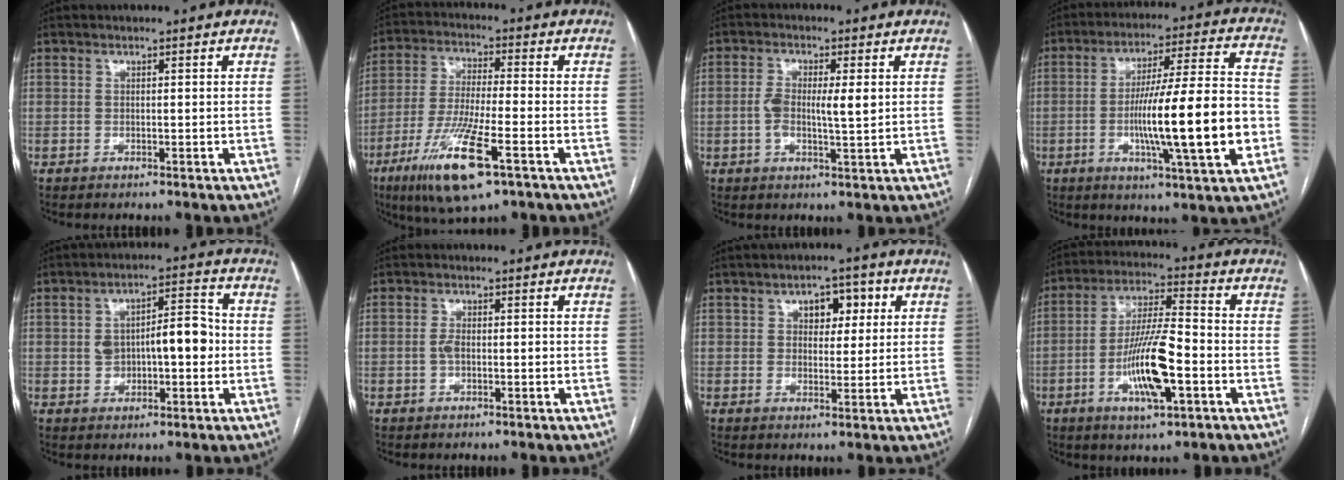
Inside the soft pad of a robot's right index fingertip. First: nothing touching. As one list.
[{"total": 13.8, "force": [-7.0, 1.8, 11.8], "torque": [-0.238, -0.029, -0.122]}, {"total": 5.6, "force": [0.3, 1.3, 5.4], "torque": [-0.101, 0.006, 0.005]}, {"total": 18.2, "force": [-3.8, 0.6, 17.8], "torque": [-0.288, 0.002, -0.060]}, {"total": 8.9, "force": [-0.2, 3.8, 8.0], "torque": [-0.130, 0.028, 0.002]}, {"total": 2.2, "force": [-0.3, 0.9, 1.9], "torque": [-0.040, 0.003, -0.006]}, {"total": 5.3, "force": [1.9, 3.1, 3.8], "torque": [-0.049, 0.016, 0.028]}, {"total": 12.2, "force": [-3.9, 2.3, 11.4], "torque": [-0.217, 0.000, -0.068]}]